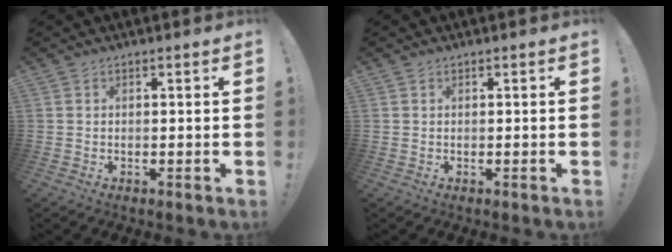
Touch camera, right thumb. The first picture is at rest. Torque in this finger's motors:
{"motor_torque": [-0.07, -0.12, -0.09, 0.13, 0.03]}